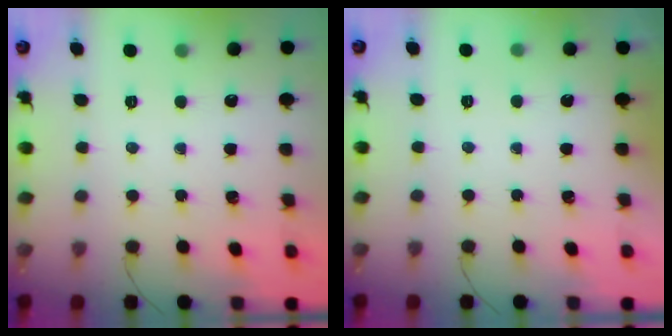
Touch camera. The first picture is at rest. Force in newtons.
{"total": 1.8, "press": 1.7, "slide": 0.3}